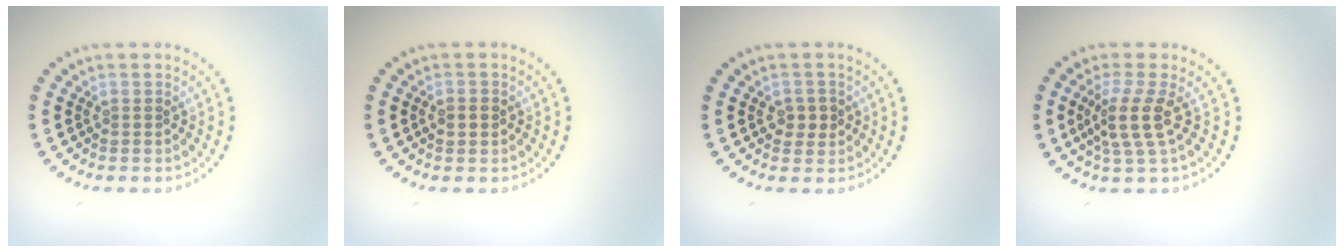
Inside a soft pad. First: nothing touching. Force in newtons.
{"total": 1.7, "press": 1.7, "slide": 0.1}
{"total": 1.8, "press": 1.8, "slide": 0.3}
{"total": 3.3, "press": 2.7, "slide": 2.0}